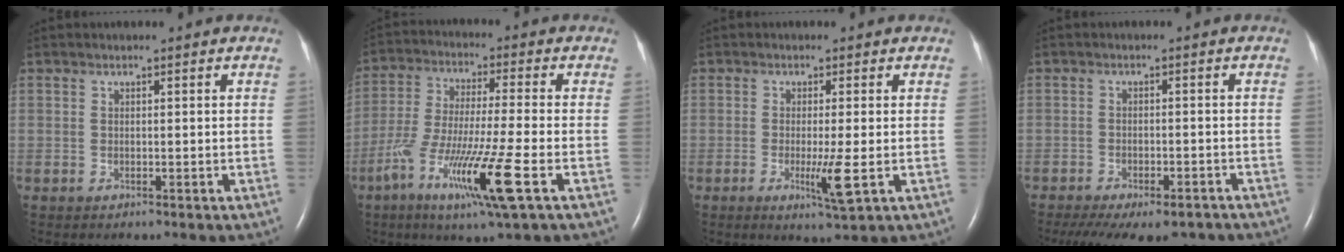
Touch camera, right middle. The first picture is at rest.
{"total": 13.7, "force": [-6.0, -0.1, 12.4], "torque": [-0.251, -0.029, -0.110]}
{"total": 4.5, "force": [-1.1, -0.2, 4.3], "torque": [-0.079, -0.013, -0.017]}
{"total": 14.8, "force": [-11.5, 5.6, 7.4], "torque": [-0.150, -0.017, -0.151]}